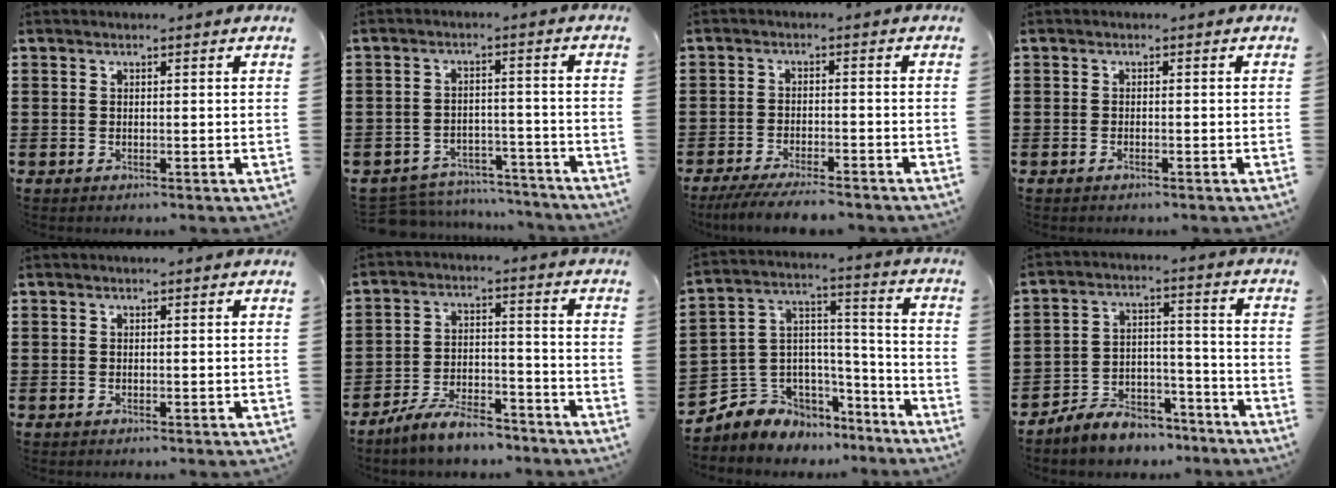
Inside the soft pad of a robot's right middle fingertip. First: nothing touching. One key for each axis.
{"total": 5.6, "fx": -5.4, "fy": 1.0, "fz": 0.4, "tx": -0.011, "ty": 0.012, "tz": -0.110}
{"total": 4.7, "fx": -4.4, "fy": 0.2, "fz": 1.8, "tx": -0.042, "ty": -0.012, "tz": -0.085}
{"total": 0.6, "fx": -0.4, "fy": 0.1, "fz": 0.4, "tx": -0.009, "ty": -0.003, "tz": -0.008}
{"total": 0.0}
{"total": 7.5, "fx": -6.8, "fy": 1.4, "fz": 2.9, "tx": -0.058, "ty": 0.010, "tz": -0.129}
{"total": 5.4, "fx": -3.4, "fy": 4.1, "fz": -0.9, "tx": -0.014, "ty": -0.014, "tz": -0.067}
{"total": 6.4, "fx": -6.1, "fy": 1.7, "fz": 0.9, "tx": -0.017, "ty": 0.016, "tz": -0.121}